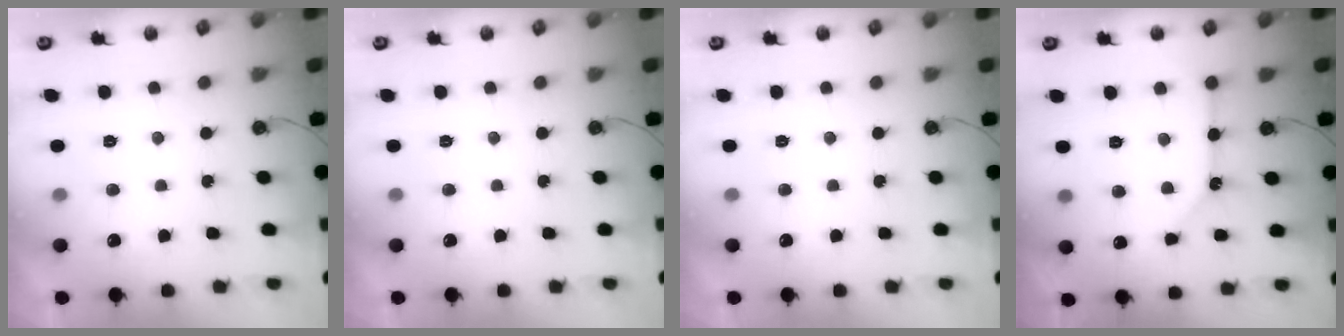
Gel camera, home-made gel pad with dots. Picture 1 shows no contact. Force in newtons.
{"total": 0.0}
{"total": 0.0}
{"total": 10.4, "press": 10.4, "slide": 0.9}